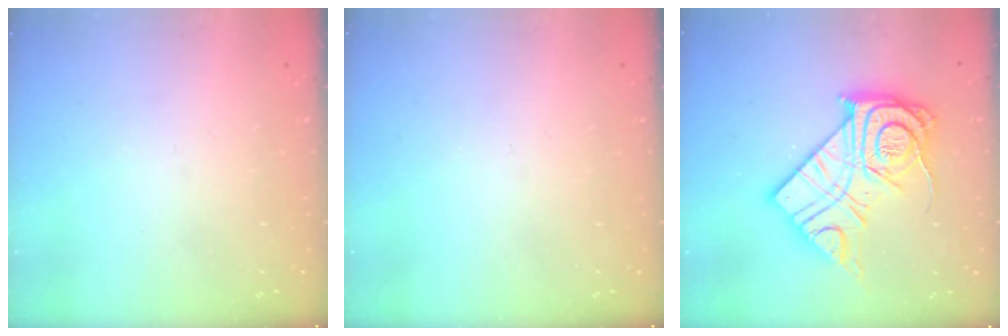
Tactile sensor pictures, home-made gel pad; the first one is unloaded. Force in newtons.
{"total": 0.0}
{"total": 19.5, "press": 19.4, "slide": 1.5}